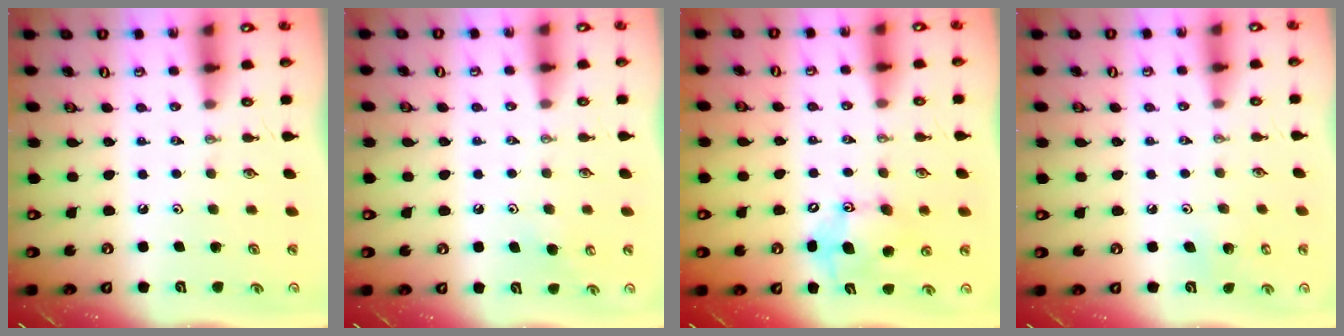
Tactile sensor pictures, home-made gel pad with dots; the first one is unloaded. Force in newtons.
{"total": 5.0, "press": 4.9, "slide": 0.9}
{"total": 12.0, "press": 11.7, "slide": 2.5}
{"total": 5.2, "press": 5.2, "slide": 0.3}